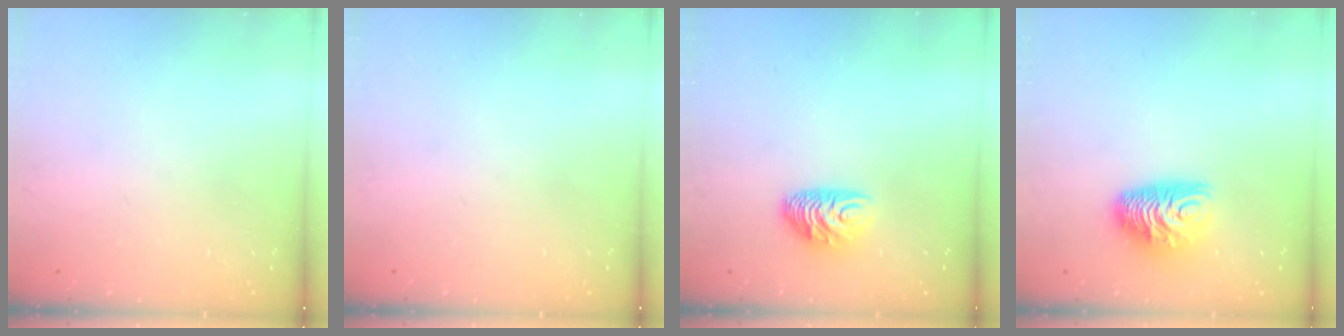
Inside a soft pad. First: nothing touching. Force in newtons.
{"total": 0.0}
{"total": 8.2, "press": 8.2, "slide": 0.8}
{"total": 9.7, "press": 9.7, "slide": 0.4}